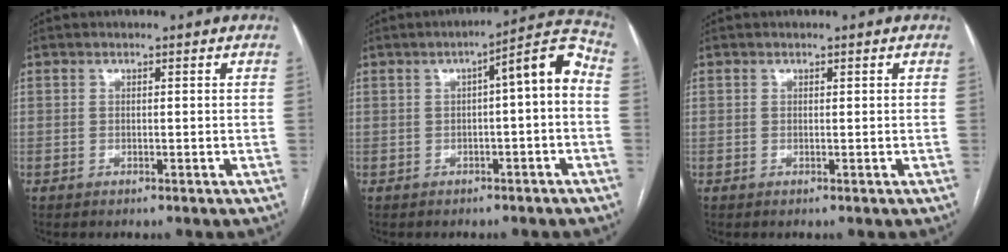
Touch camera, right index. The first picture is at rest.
{"total": 7.5, "force": [0.0, 1.2, 7.4], "torque": [-0.096, 0.032, -0.005]}
{"total": 0.0}